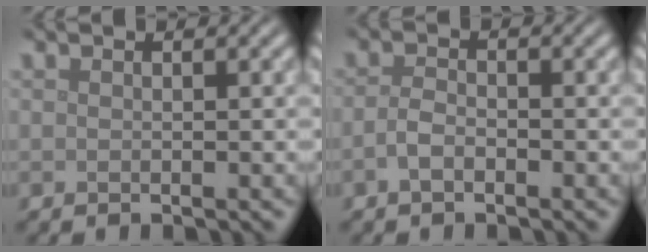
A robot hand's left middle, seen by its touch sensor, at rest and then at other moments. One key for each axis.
{"total": 1.6, "fx": -0.8, "fy": 0.8, "fz": 1.1, "tx": -0.024, "ty": 0.002, "tz": -0.020}